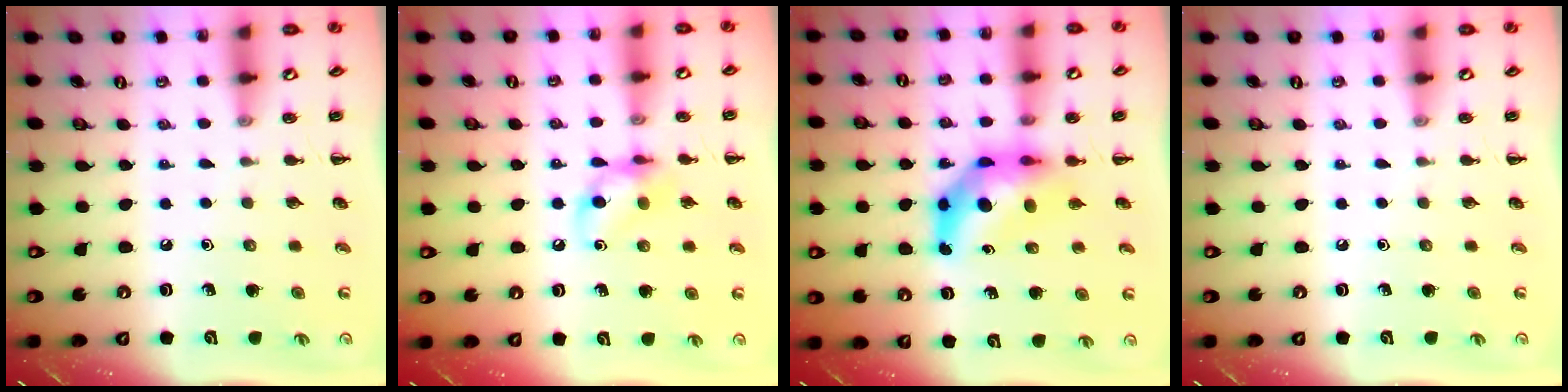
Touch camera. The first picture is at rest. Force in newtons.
{"total": 10.4, "press": 10.3, "slide": 1.5}
{"total": 8.1, "press": 7.7, "slide": 2.5}
{"total": 0.0}